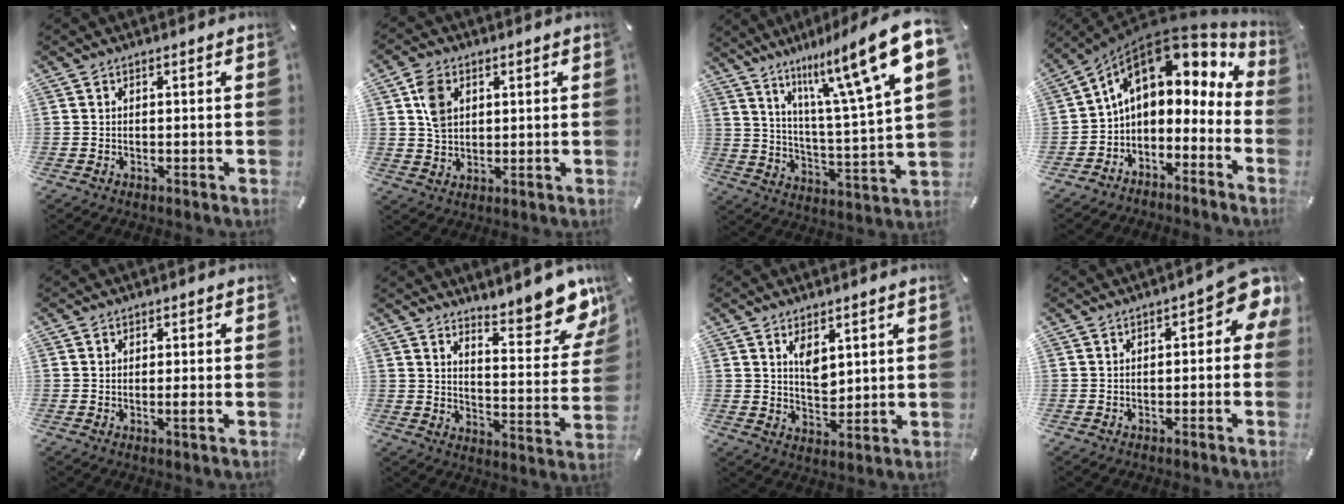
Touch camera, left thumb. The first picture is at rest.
{"total": 6.4, "force": [2.1, 5.1, 3.2], "torque": [-0.075, 0.007, 0.039]}
{"total": 18.2, "force": [11.9, 3.2, 13.4], "torque": [-0.210, -0.074, 0.183]}
{"total": 10.8, "force": [4.4, 7.3, 6.7], "torque": [-0.108, -0.035, 0.076]}
{"total": 1.2, "force": [-0.2, 0.5, 1.1], "torque": [-0.021, -0.001, -0.004]}
{"total": 13.5, "force": [11.3, 3.7, 6.4], "torque": [-0.069, -0.113, 0.187]}
{"total": 5.4, "force": [3.0, 3.3, 3.0], "torque": [-0.037, -0.021, 0.049]}
{"total": 6.5, "force": [1.2, 3.1, 5.5], "torque": [-0.074, -0.010, 0.015]}